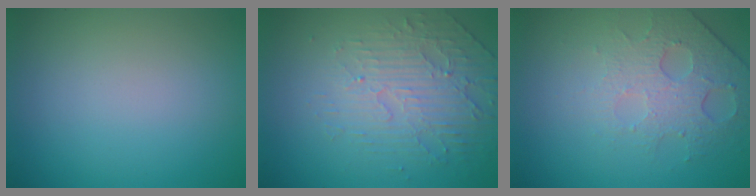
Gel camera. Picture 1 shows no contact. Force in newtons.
{"total": 4.8, "press": 3.4, "slide": 3.4}
{"total": 4.9, "press": 3.2, "slide": 3.6}